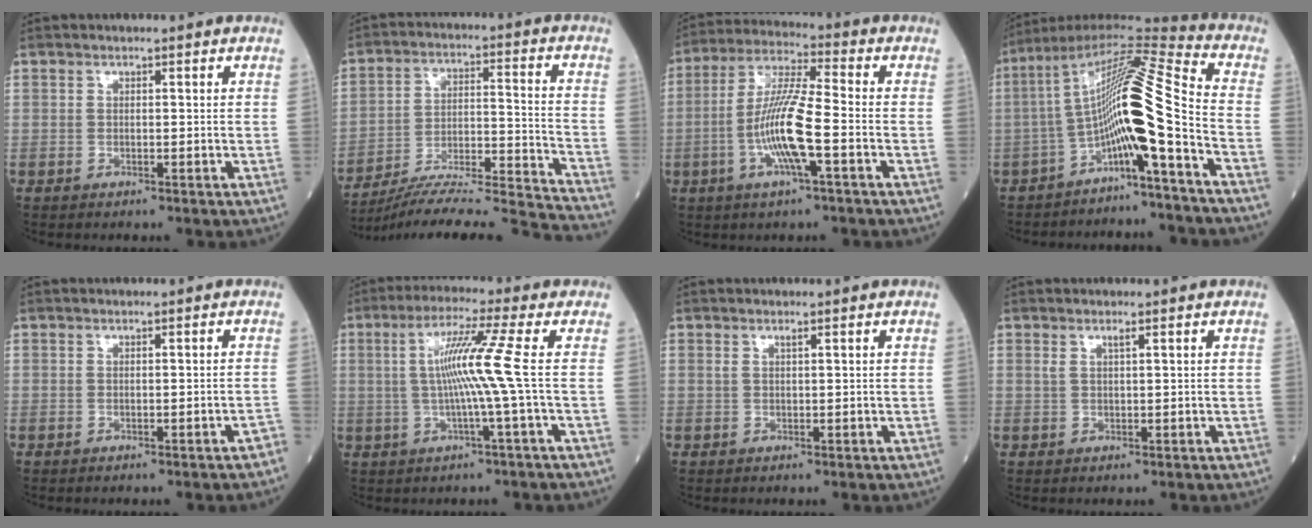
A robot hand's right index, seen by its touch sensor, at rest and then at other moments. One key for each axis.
{"total": 21.3, "fx": -20.4, "fy": -1.7, "fz": 6.1, "tx": -0.080, "ty": -0.006, "tz": -0.307}
{"total": 11.1, "fx": -2.9, "fy": 0.8, "fz": 10.7, "tx": -0.211, "ty": -0.001, "tz": -0.061}
{"total": 14.5, "fx": -4.5, "fy": -0.6, "fz": 13.8, "tx": -0.240, "ty": 0.035, "tz": -0.085}
{"total": 1.5, "fx": -1.3, "fy": 0.2, "fz": 0.8, "tx": -0.003, "ty": 0.001, "tz": -0.014}
{"total": 8.3, "fx": 0.2, "fy": -2.1, "fz": 8.0, "tx": -0.155, "ty": 0.007, "tz": 0.009}
{"total": 0.6, "fx": 0.4, "fy": -0.1, "fz": 0.5, "tx": -0.015, "ty": 0.004, "tz": 0.011}
{"total": 1.0, "fx": 0.6, "fy": -0.1, "fz": 0.8, "tx": -0.022, "ty": 0.004, "tz": 0.014}